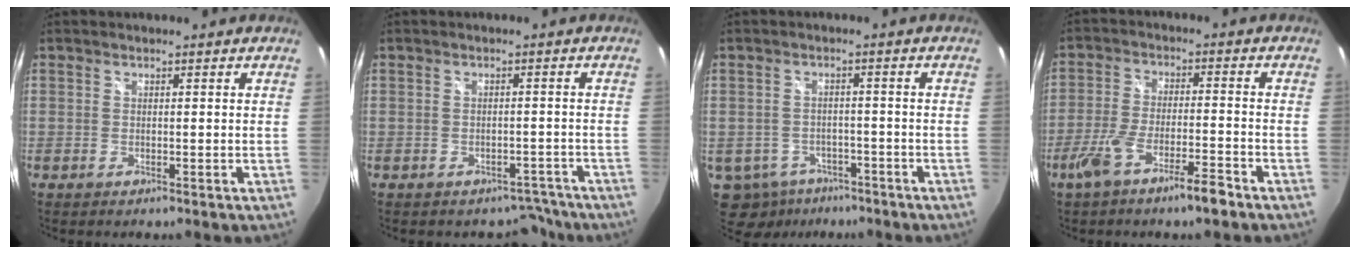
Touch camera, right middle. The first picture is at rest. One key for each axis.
{"total": 2.7, "fx": -2.4, "fy": 1.2, "fz": -0.3, "tx": 0.017, "ty": 0.020, "tz": -0.027}
{"total": 10.7, "fx": -6.1, "fy": 7.7, "fz": 4.3, "tx": -0.125, "ty": -0.011, "tz": -0.079}
{"total": 8.8, "fx": -6.0, "fy": 1.1, "fz": 6.3, "tx": -0.139, "ty": -0.009, "tz": -0.107}